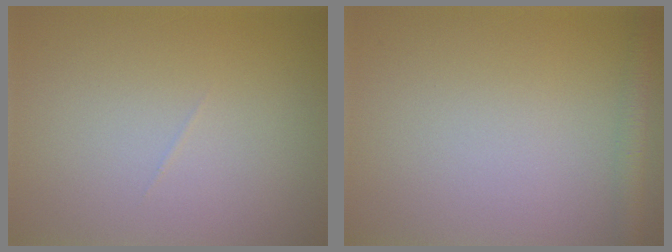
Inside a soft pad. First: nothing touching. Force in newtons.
{"total": 1.8, "press": 1.8, "slide": 0.1}